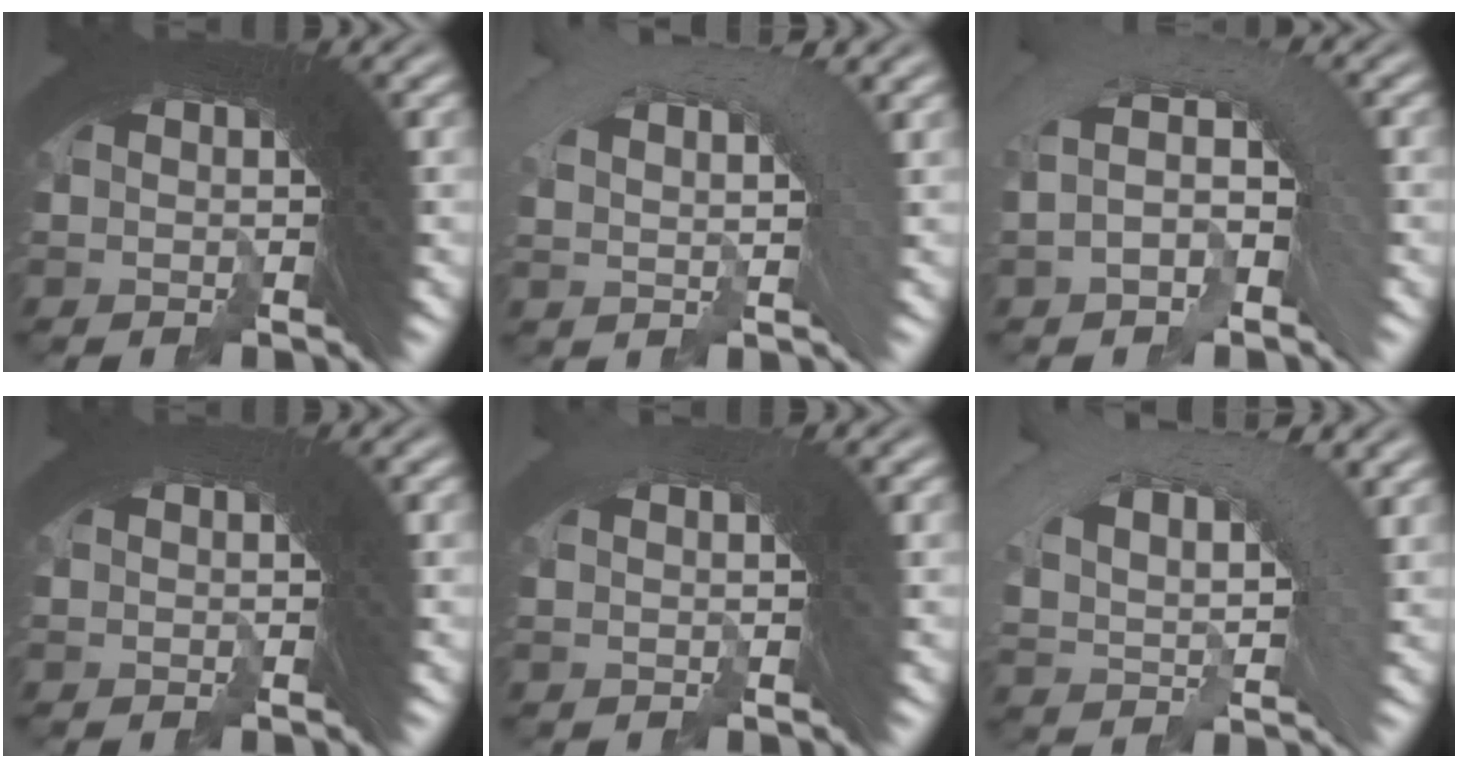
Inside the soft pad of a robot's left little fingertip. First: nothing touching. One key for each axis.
{"total": 3.1, "fx": -1.8, "fy": 2.5, "fz": 0.5, "tx": -0.012, "ty": 0.003, "tz": -0.032}
{"total": 4.2, "fx": -3.5, "fy": 2.3, "fz": -0.4, "tx": 0.007, "ty": 0.015, "tz": -0.071}
{"total": 1.7, "fx": -0.8, "fy": -0.7, "fz": -1.3, "tx": 0.015, "ty": -0.008, "tz": -0.009}
{"total": 3.8, "fx": -2.5, "fy": -0.9, "fz": -2.7, "tx": 0.032, "ty": -0.010, "tz": -0.033}
{"total": 6.0, "fx": -1.2, "fy": 5.1, "fz": 2.8, "tx": -0.048, "ty": 0.010, "tz": -0.031}